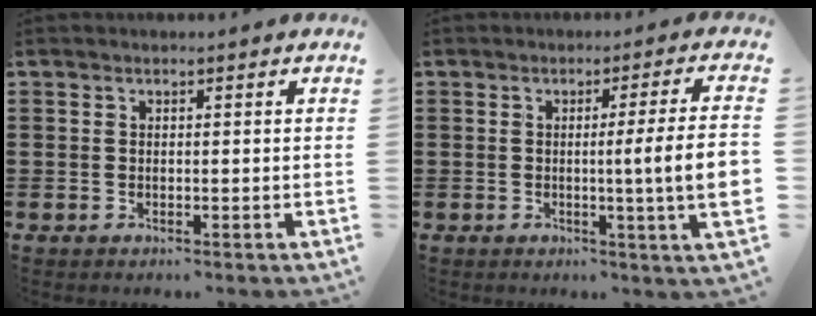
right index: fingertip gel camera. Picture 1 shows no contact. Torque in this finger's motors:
{"motor_torque": [1.50, -0.58, 0.30, 0.19]}